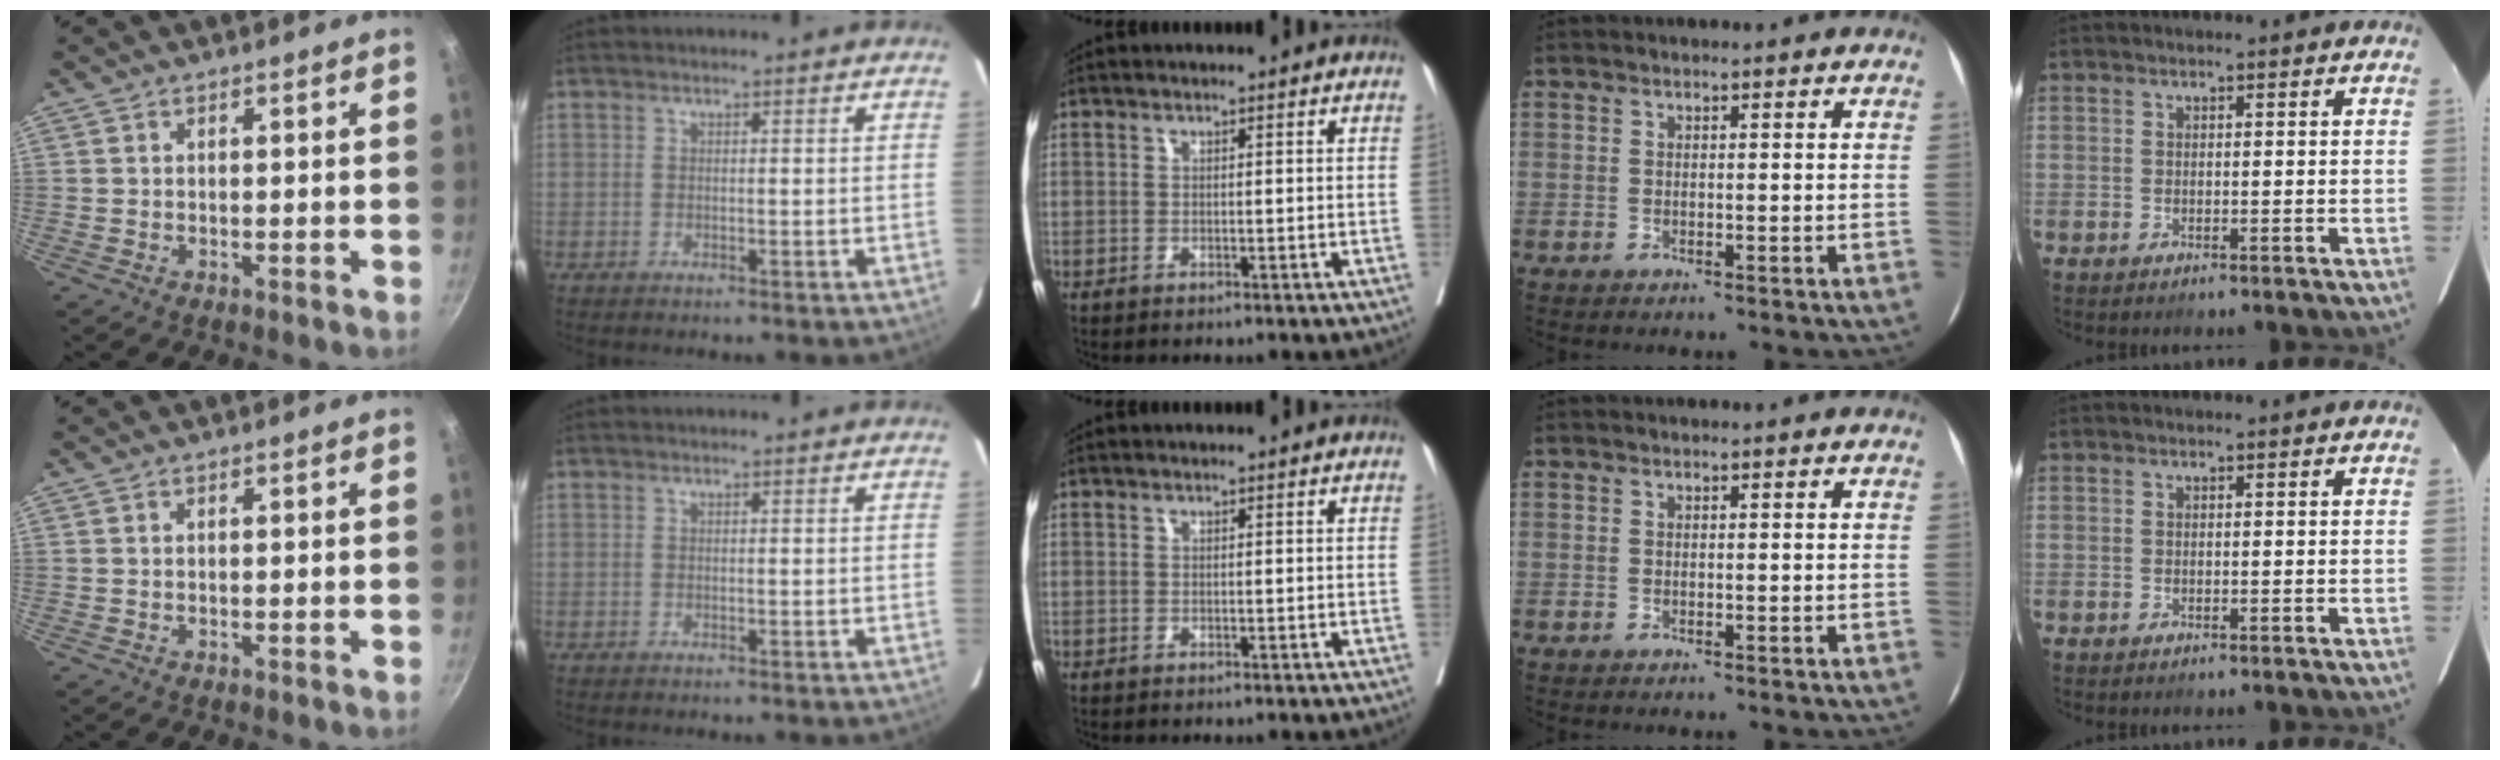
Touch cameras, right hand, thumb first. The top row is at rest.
{}